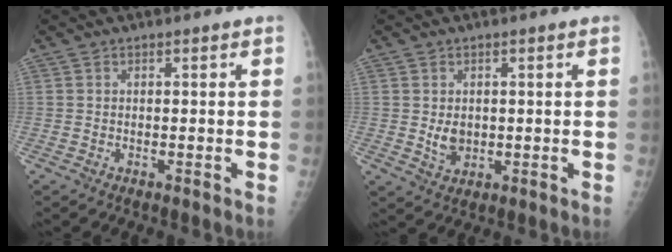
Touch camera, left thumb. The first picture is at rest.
{"total": 3.0, "force": [0.0, 2.3, 1.9], "torque": [-0.024, -0.003, 0.006]}